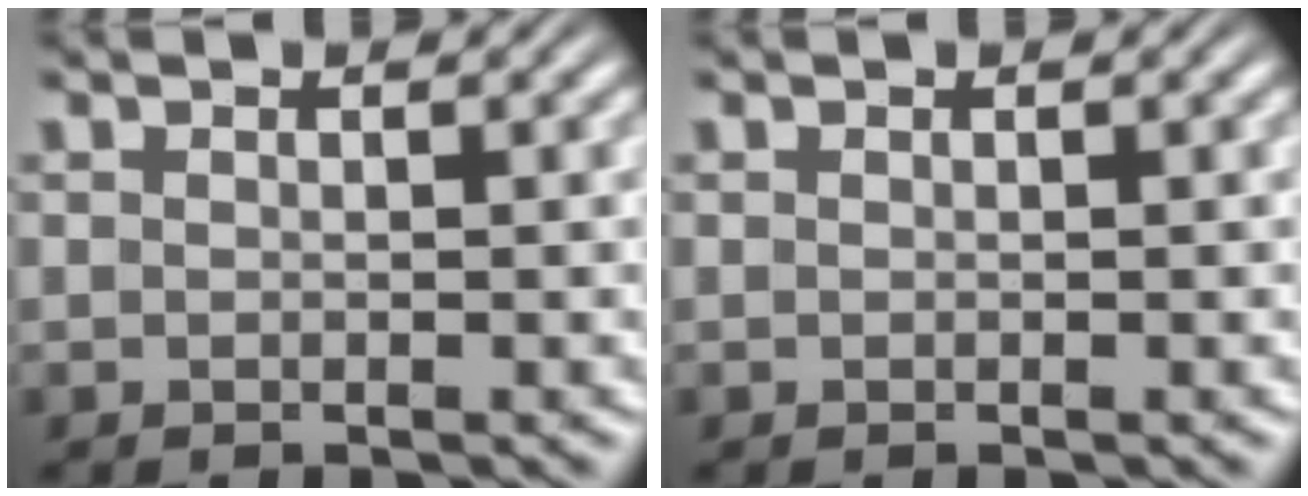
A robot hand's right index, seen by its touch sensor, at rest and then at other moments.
{"total": 0.0}